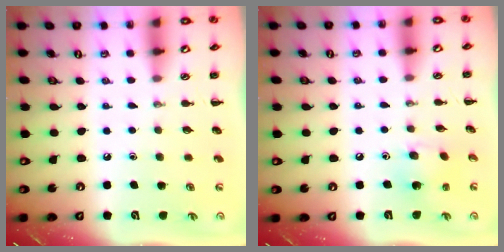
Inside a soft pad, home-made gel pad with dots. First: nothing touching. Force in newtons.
{"total": 3.8, "press": 3.7, "slide": 0.7}